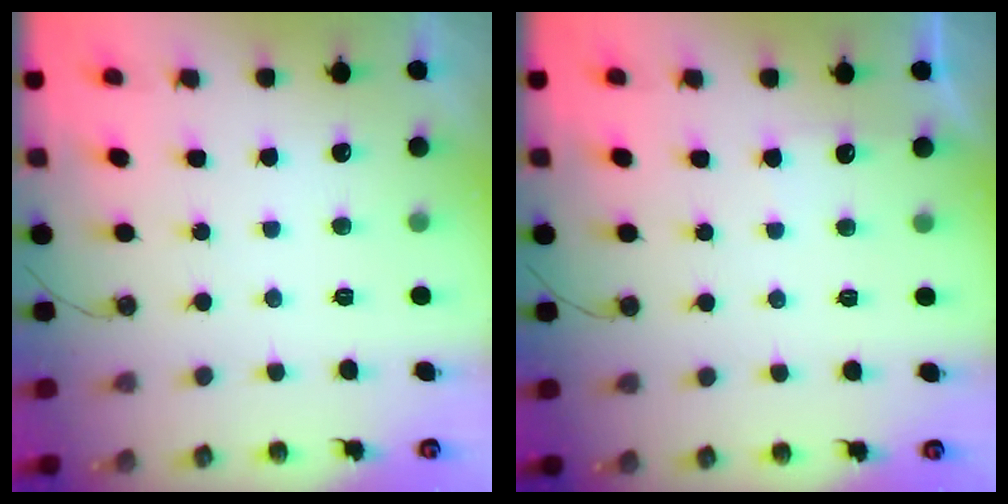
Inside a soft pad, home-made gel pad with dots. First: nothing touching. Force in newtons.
{"total": 2.8, "press": 2.7, "slide": 0.4}